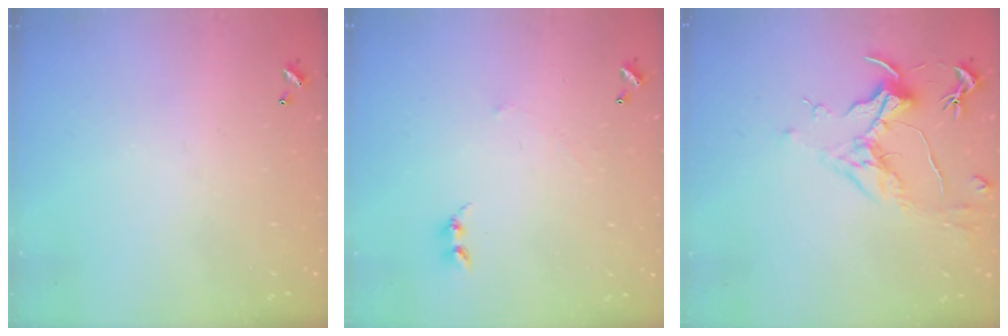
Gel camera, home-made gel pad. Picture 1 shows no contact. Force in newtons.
{"total": 2.3, "press": 2.3, "slide": 0.3}
{"total": 1.6, "press": 1.4, "slide": 0.7}